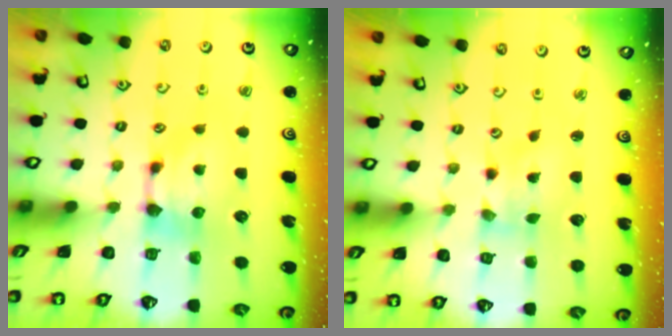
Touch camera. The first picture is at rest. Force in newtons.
{"total": 2.6, "press": 2.5, "slide": 0.9}